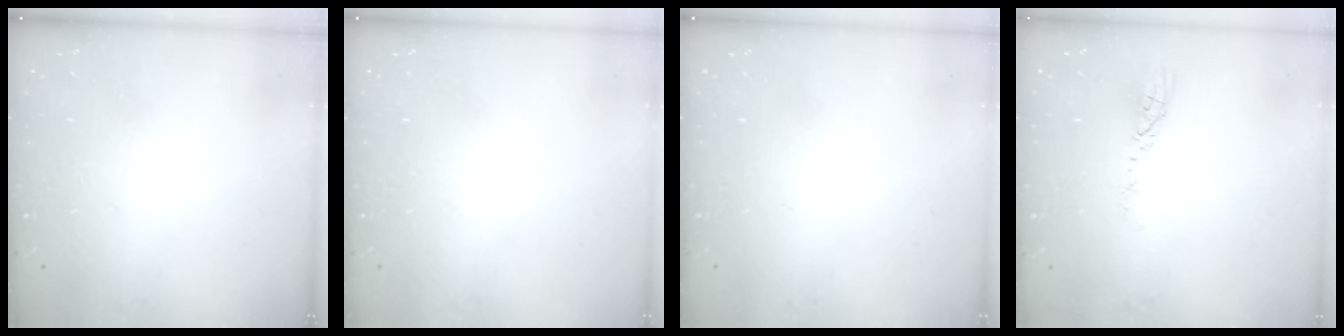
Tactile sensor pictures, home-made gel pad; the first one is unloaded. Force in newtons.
{"total": 0.0}
{"total": 0.0}
{"total": 3.5, "press": 3.4, "slide": 0.4}